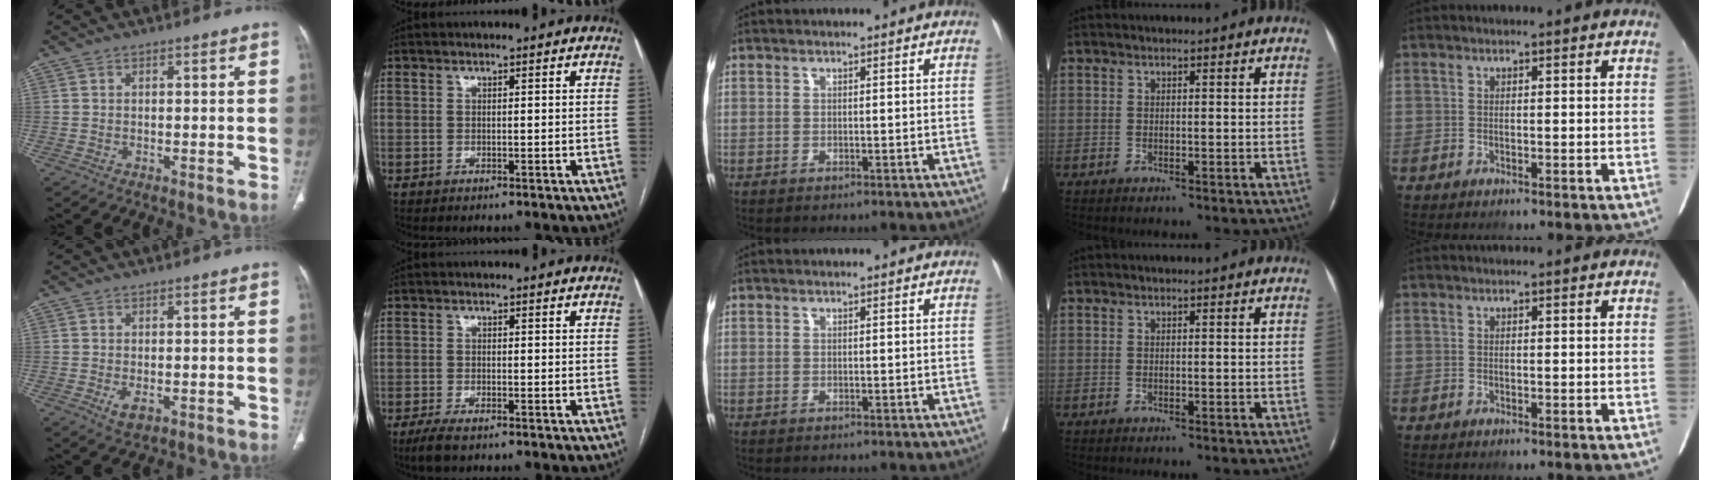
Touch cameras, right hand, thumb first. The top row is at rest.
{"thumb": {"total": 2.6, "force": [-0.7, 1.5, 2.0], "torque": [-0.039, -0.005, -0.008]}, "index": {"total": 3.4, "force": [-2.5, 0.8, 2.2], "torque": [-0.050, -0.006, -0.044]}}